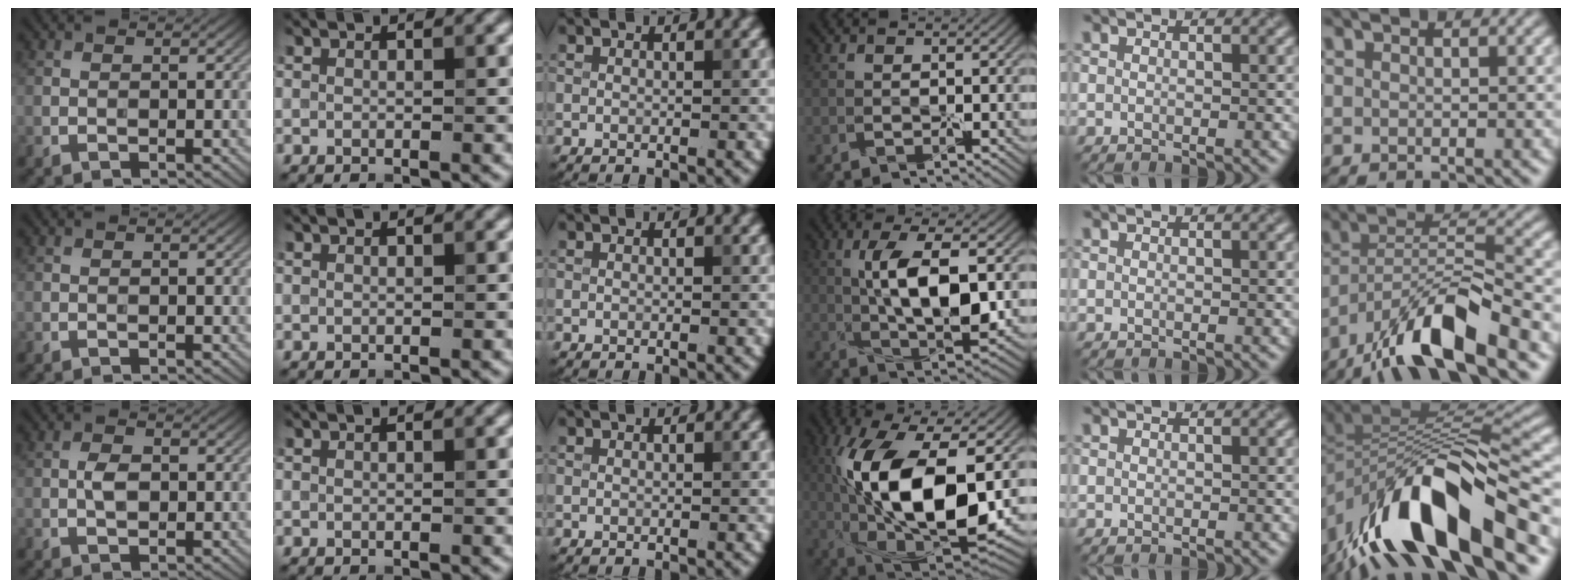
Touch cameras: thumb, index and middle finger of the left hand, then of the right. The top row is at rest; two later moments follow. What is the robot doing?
{"motion": "peel", "object": "sticky note"}